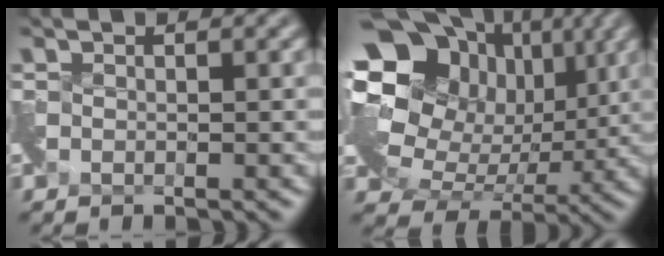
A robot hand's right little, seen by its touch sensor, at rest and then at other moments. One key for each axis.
{"total": 15.7, "fx": 5.5, "fy": 12.1, "fz": 8.4, "tx": -0.197, "ty": 0.043, "tz": 0.097}